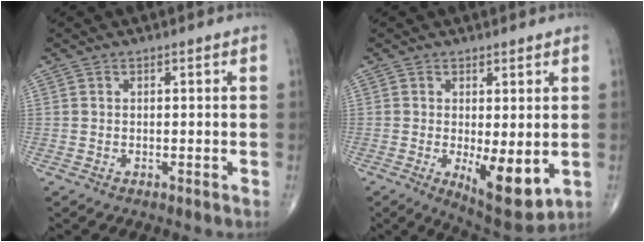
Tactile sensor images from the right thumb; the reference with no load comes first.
{"total": 9.5, "force": [-1.6, 3.4, 8.7], "torque": [-0.123, -0.028, -0.012]}